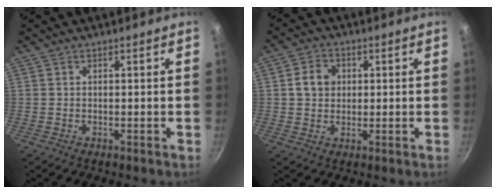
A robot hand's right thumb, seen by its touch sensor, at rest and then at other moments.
{"total": 5.2, "force": [1.0, 4.3, 2.8], "torque": [-0.036, 0.005, 0.015]}